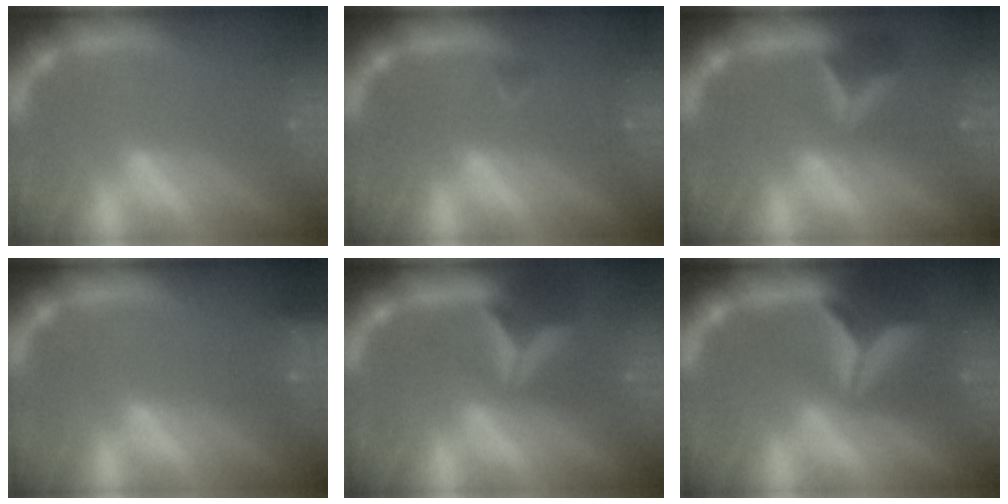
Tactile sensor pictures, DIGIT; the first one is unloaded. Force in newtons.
{"total": 0.9}
{"total": 4.0}
{"total": 3.0}
{"total": 6.0}
{"total": 8.4}